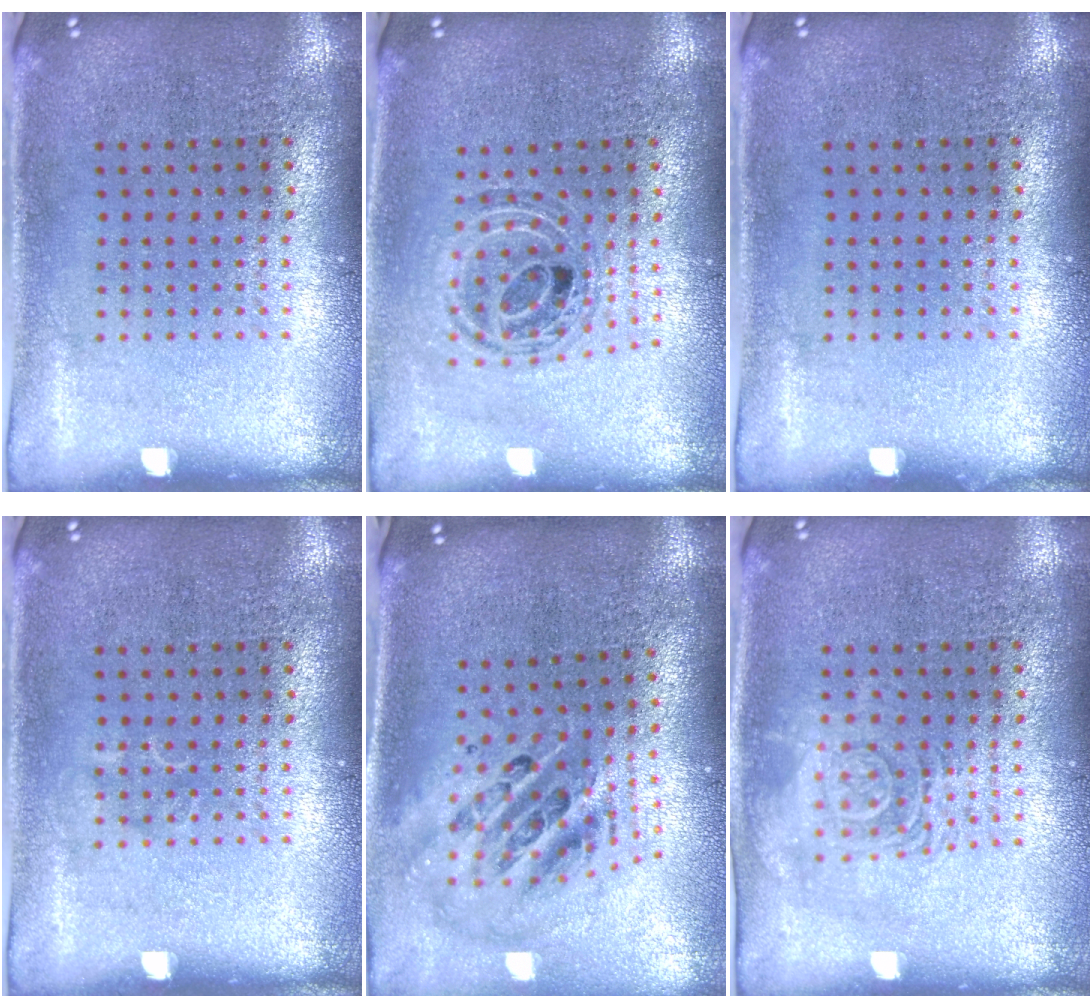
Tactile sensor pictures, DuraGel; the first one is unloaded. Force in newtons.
{"total": 0.8, "press": 0.8, "slide": 0.2}
{"total": 0.0}
{"total": 0.5, "press": 0.5, "slide": 0.1}
{"total": 2.5, "press": 1.7, "slide": 1.8}
{"total": 2.8, "press": 2.8, "slide": 0.4}